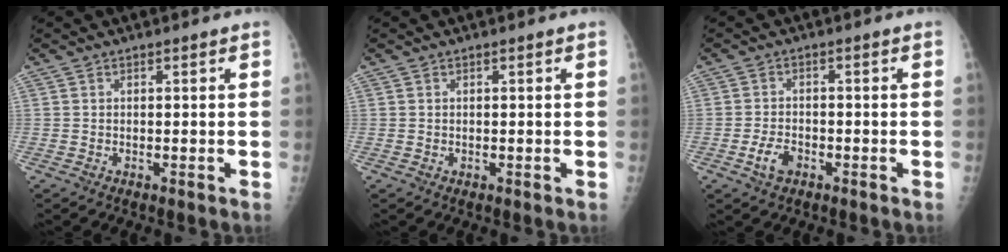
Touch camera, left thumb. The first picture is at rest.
{"total": 0.0}
{"total": 4.0, "force": [-1.9, 2.4, 2.5], "torque": [-0.044, 0.013, -0.033]}